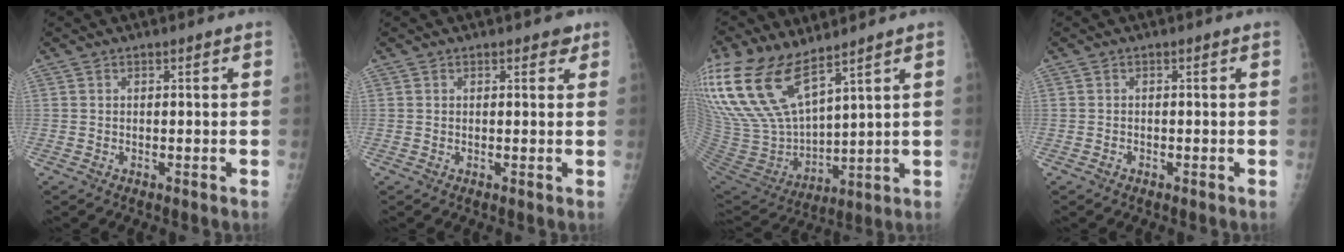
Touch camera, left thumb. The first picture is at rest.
{"total": 1.5, "force": [0.9, 0.9, 0.7], "torque": [0.006, -0.003, 0.006]}
{"total": 19.9, "force": [13.3, 8.0, 12.5], "torque": [-0.268, -0.051, 0.276]}
{"total": 0.7, "force": [-0.5, 0.4, 0.0], "torque": [0.004, 0.003, -0.010]}